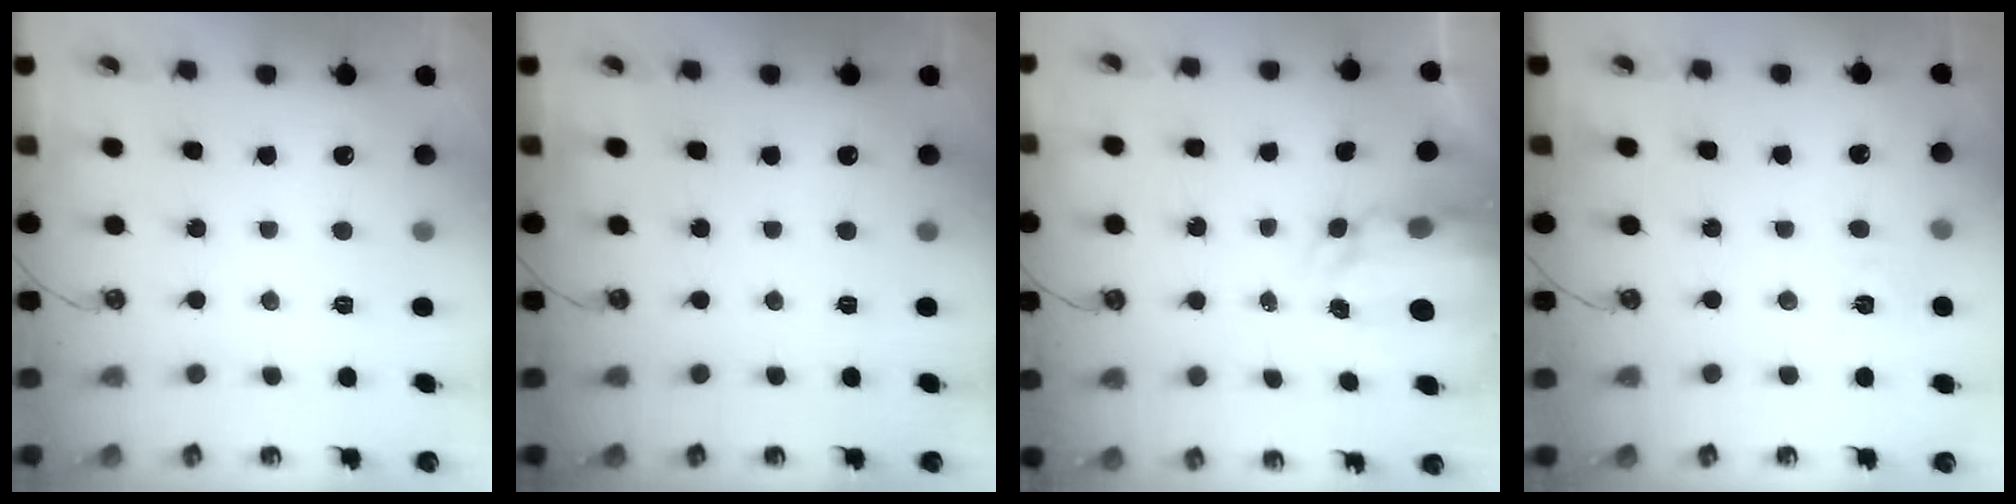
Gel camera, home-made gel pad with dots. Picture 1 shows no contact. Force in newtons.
{"total": 0.0}
{"total": 5.9, "press": 5.8, "slide": 0.6}
{"total": 3.7, "press": 3.7, "slide": 0.4}